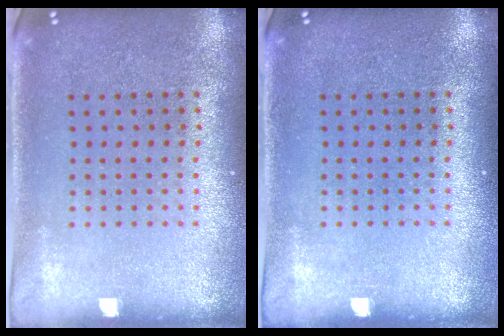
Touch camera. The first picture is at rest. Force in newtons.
{"total": 0.0}